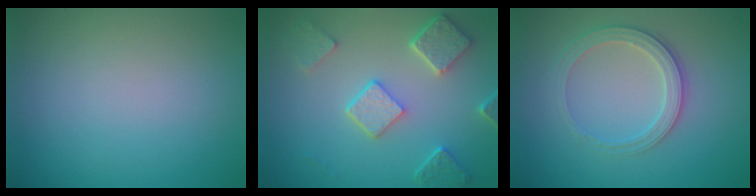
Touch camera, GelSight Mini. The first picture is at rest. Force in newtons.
{"total": 5.0, "press": 4.0, "slide": 3.1}
{"total": 2.8, "press": 2.6, "slide": 0.9}